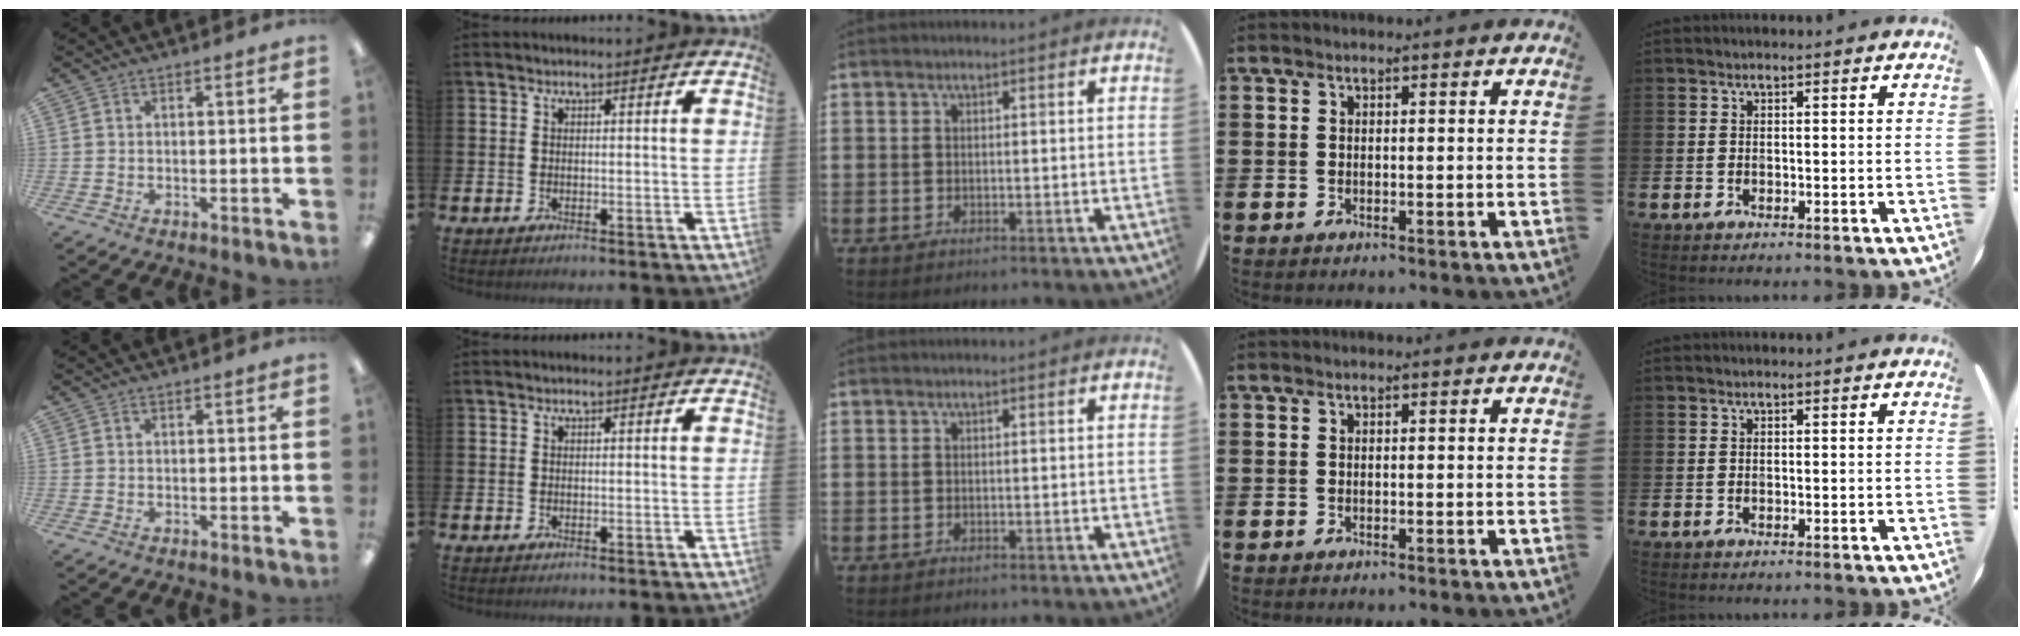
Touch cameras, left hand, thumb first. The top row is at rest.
{}